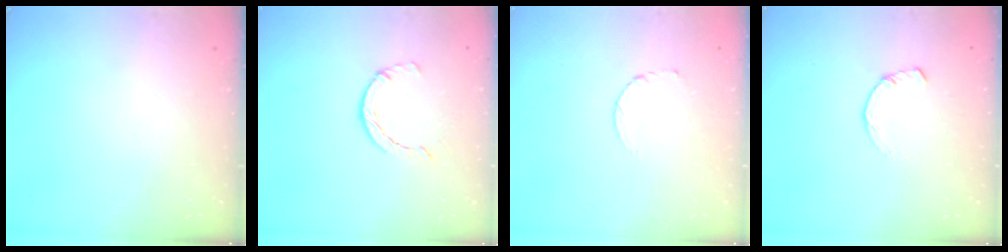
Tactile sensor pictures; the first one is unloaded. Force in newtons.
{"total": 2.5, "press": 2.4, "slide": 0.4}
{"total": 2.5, "press": 2.5, "slide": 0.3}
{"total": 2.3, "press": 2.3, "slide": 0.1}